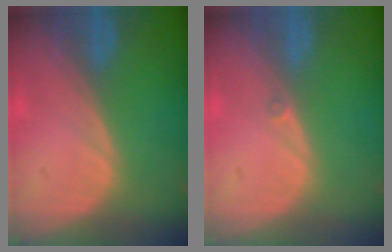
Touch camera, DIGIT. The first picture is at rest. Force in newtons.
{"total": 0.6, "press": 0.5, "slide": 0.3}